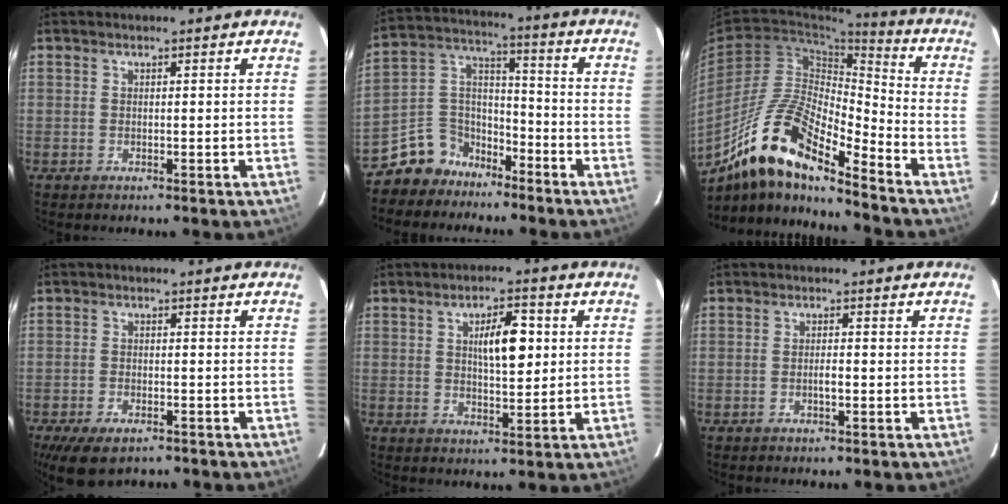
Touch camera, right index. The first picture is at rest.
{"total": 9.6, "force": [-7.4, 6.1, 0.7], "torque": [-0.016, 0.049, -0.138]}
{"total": 15.8, "force": [-11.7, 3.6, 9.9], "torque": [-0.186, 0.014, -0.211]}
{"total": 8.2, "force": [-5.9, 3.5, 4.4], "torque": [-0.076, -0.009, -0.089]}
{"total": 6.9, "force": [1.5, 2.2, 6.4], "torque": [-0.103, 0.009, 0.029]}
{"total": 1.4, "force": [-0.4, 0.3, 1.3], "torque": [-0.023, 0.002, -0.009]}